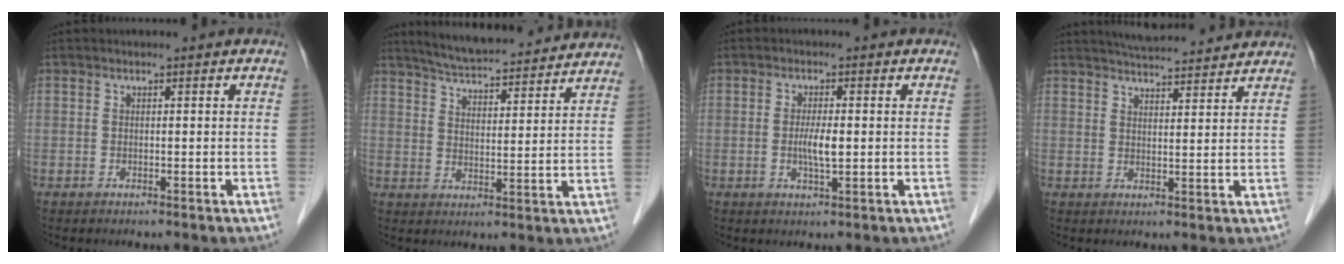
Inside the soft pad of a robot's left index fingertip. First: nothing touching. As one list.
[{"total": 17.7, "force": [16.5, 2.3, 6.3], "torque": [-0.094, 0.023, 0.228]}, {"total": 3.3, "force": [-0.5, 0.5, 3.2], "torque": [-0.067, -0.008, -0.007]}, {"total": 12.2, "force": [11.4, 1.3, 4.3], "torque": [-0.070, 0.017, 0.157]}]